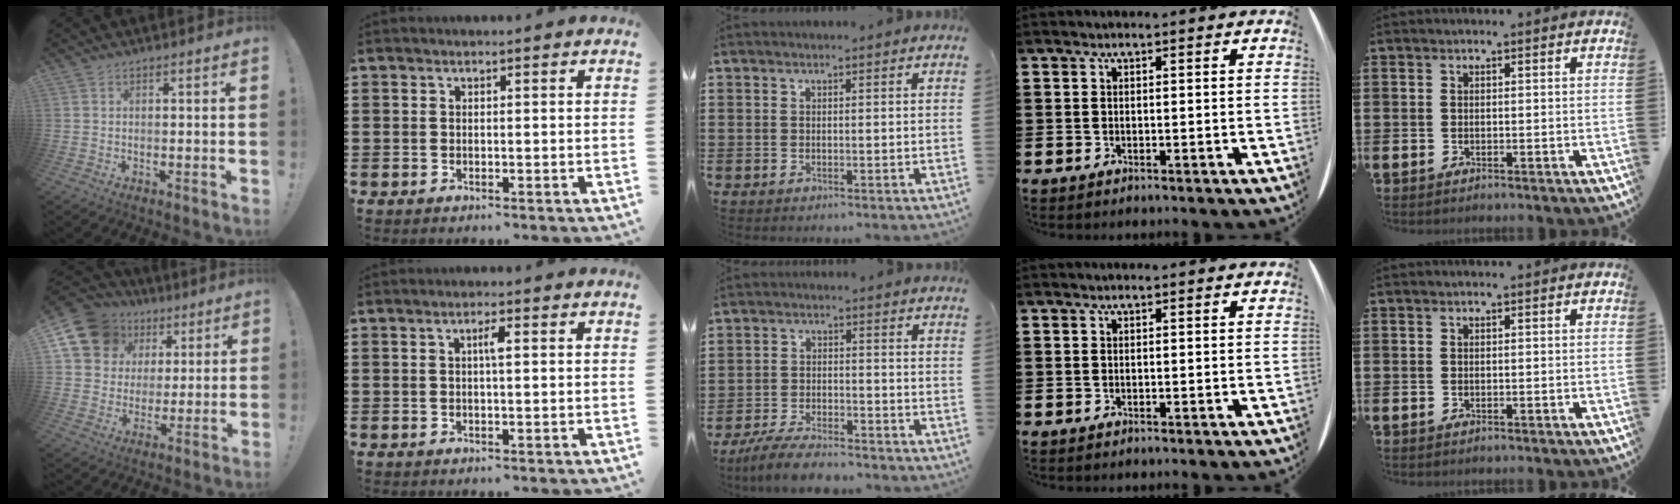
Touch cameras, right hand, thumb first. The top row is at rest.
{"thumb": {"total": 14.8, "force": [7.3, 11.7, 5.5], "torque": [-0.089, -0.037, 0.152]}, "index": {"total": 2.0, "force": [0.3, 0.3, 1.9], "torque": [-0.037, 0.003, 0.002]}, "middle": {"total": 5.7, "force": [-5.3, 0.8, 1.9], "torque": [-0.044, -0.001, -0.105]}}